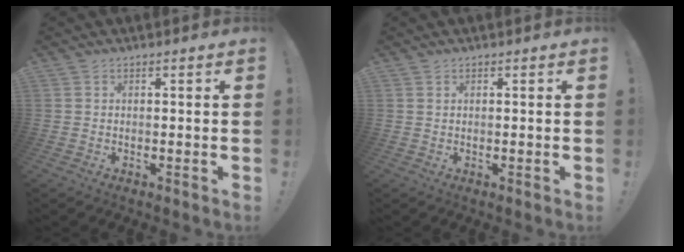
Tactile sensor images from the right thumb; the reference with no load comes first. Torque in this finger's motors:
{"motor_torque": [0.05, -0.15, -0.17, -0.11, -0.01]}